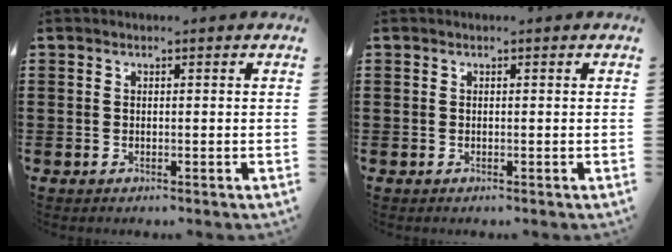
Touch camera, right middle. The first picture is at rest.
{"total": 0.0}